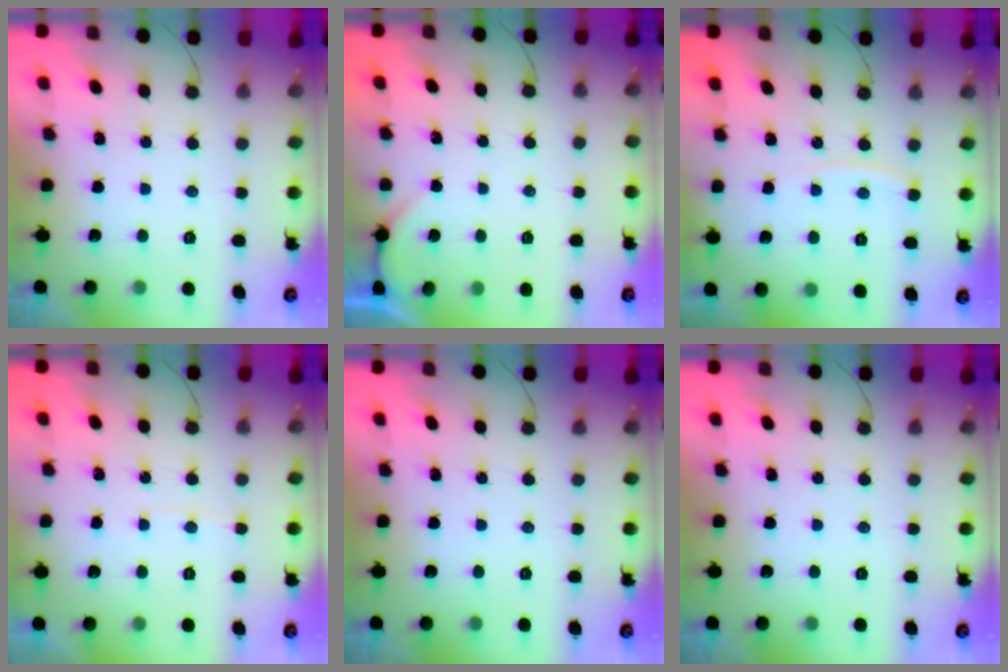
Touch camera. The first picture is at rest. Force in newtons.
{"total": 0.0}
{"total": 4.3, "press": 4.3, "slide": 0.4}
{"total": 2.2, "press": 2.2, "slide": 0.3}
{"total": 0.0}
{"total": 0.0}